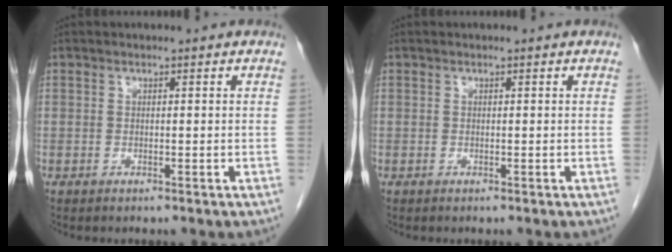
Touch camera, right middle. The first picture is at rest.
{"total": 0.0}